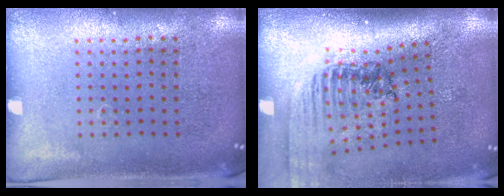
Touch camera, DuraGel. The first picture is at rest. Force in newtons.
{"total": 1.7, "press": 1.5, "slide": 0.7}